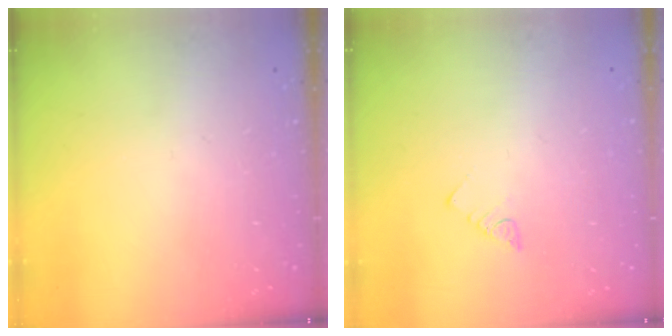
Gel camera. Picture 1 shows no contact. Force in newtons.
{"total": 2.5, "press": 2.5, "slide": 0.5}